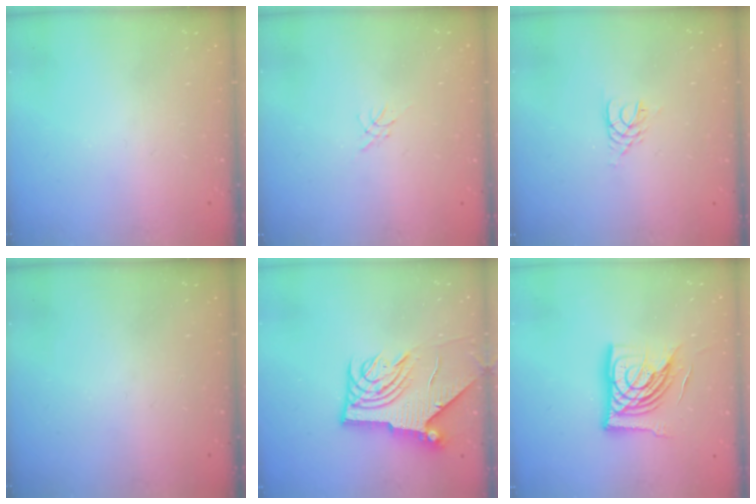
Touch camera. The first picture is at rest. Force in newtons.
{"total": 0.0}
{"total": 3.0, "press": 2.9, "slide": 0.4}
{"total": 0.0}
{"total": 10.2, "press": 10.1, "slide": 1.1}
{"total": 15.6, "press": 15.5, "slide": 1.2}